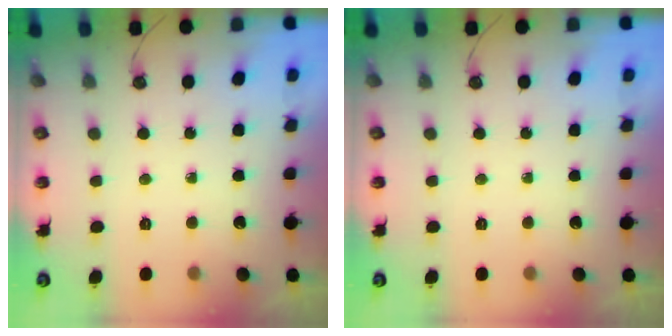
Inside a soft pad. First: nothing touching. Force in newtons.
{"total": 0.0}